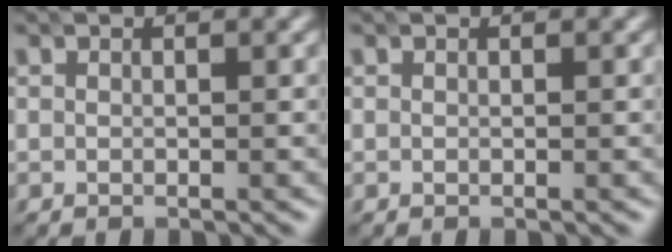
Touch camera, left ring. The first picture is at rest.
{"total": 0.0}